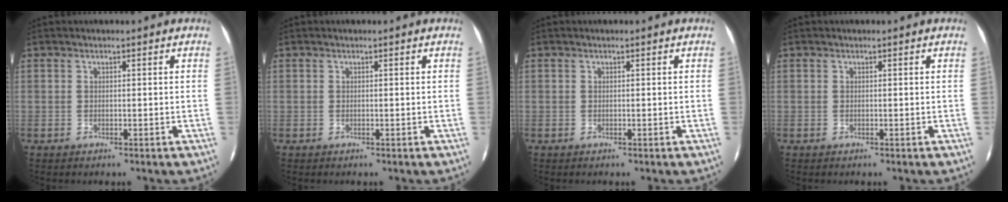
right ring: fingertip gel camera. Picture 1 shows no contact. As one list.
[{"total": 0.0}, {"total": 0.0}, {"total": 0.0}]